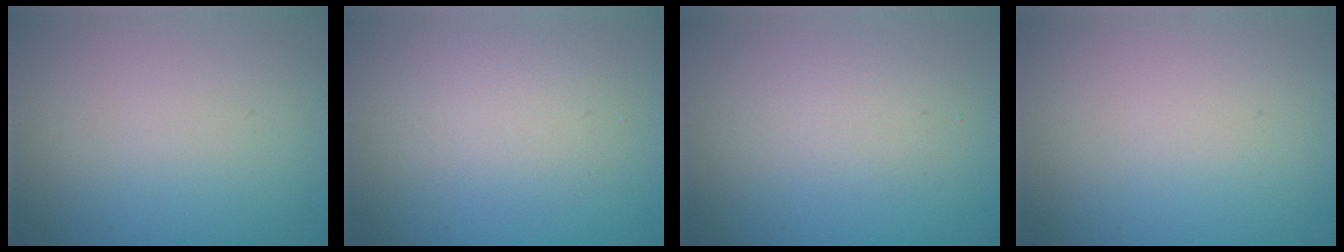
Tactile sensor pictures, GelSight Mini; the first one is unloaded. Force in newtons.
{"total": 2.6, "press": 2.6, "slide": 0.1}
{"total": 1.8, "press": 1.8, "slide": 0.1}
{"total": 0.0}